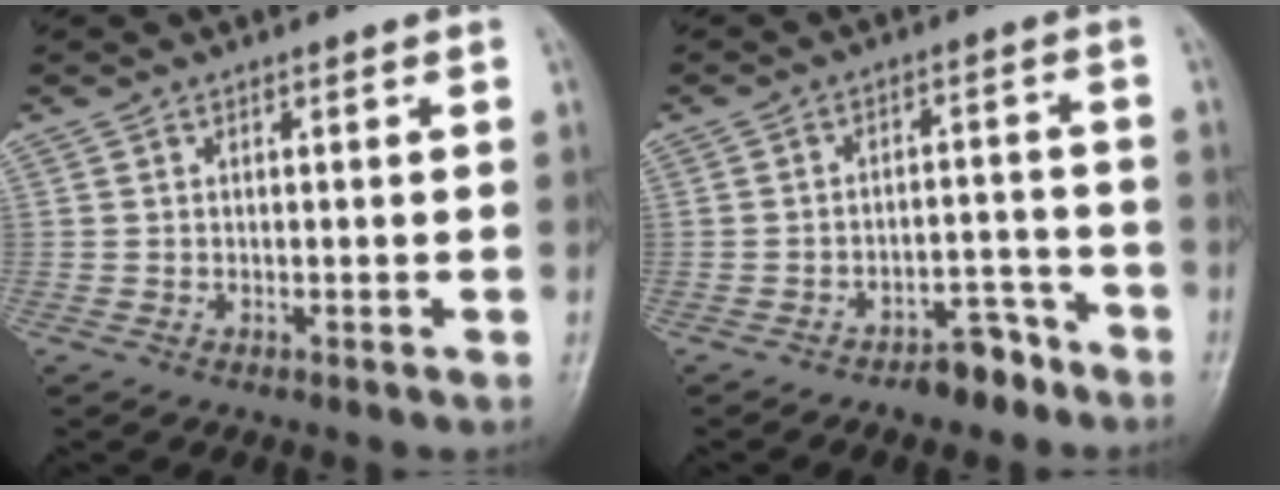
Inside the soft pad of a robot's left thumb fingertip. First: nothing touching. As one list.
[{"total": 6.0, "force": [-4.6, 2.9, 2.5], "torque": [-0.017, 0.044, -0.066]}]